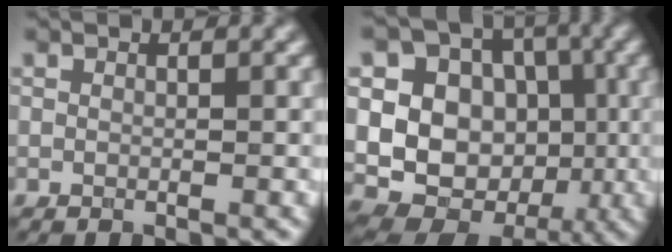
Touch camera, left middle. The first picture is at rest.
{"total": 15.5, "force": [-0.3, 13.8, 7.1], "torque": [-0.146, 0.035, -0.016]}